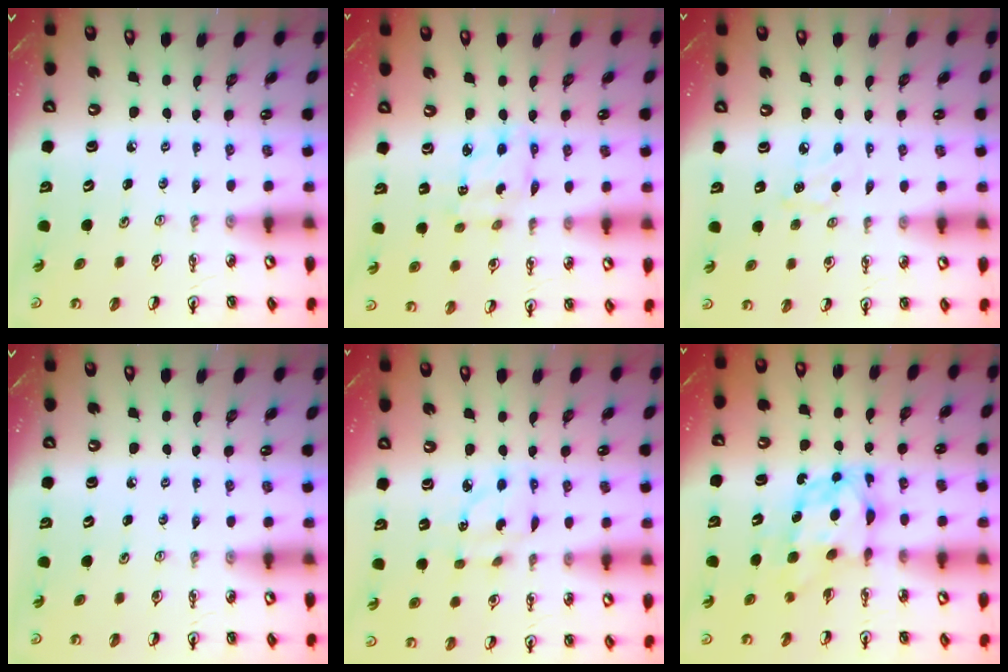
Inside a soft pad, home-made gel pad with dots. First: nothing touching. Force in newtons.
{"total": 3.9, "press": 3.9, "slide": 0.2}
{"total": 5.9, "press": 5.8, "slide": 0.7}
{"total": 0.0}
{"total": 4.9, "press": 4.9, "slide": 0.4}
{"total": 7.5, "press": 7.5, "slide": 0.6}